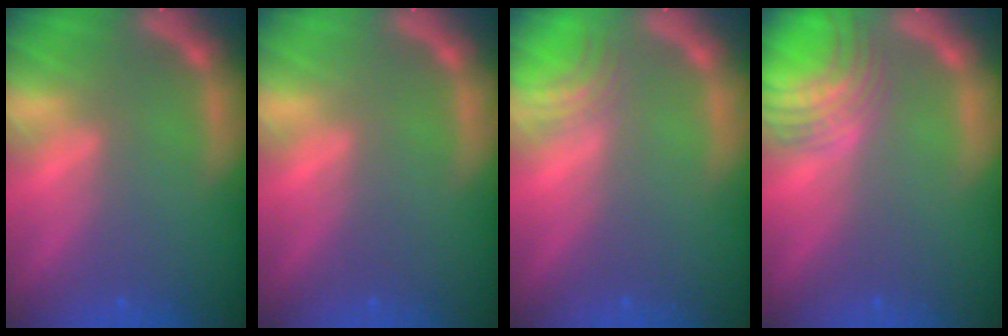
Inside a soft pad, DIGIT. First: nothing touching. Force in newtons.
{"total": 0.0}
{"total": 2.5}
{"total": 6.6}